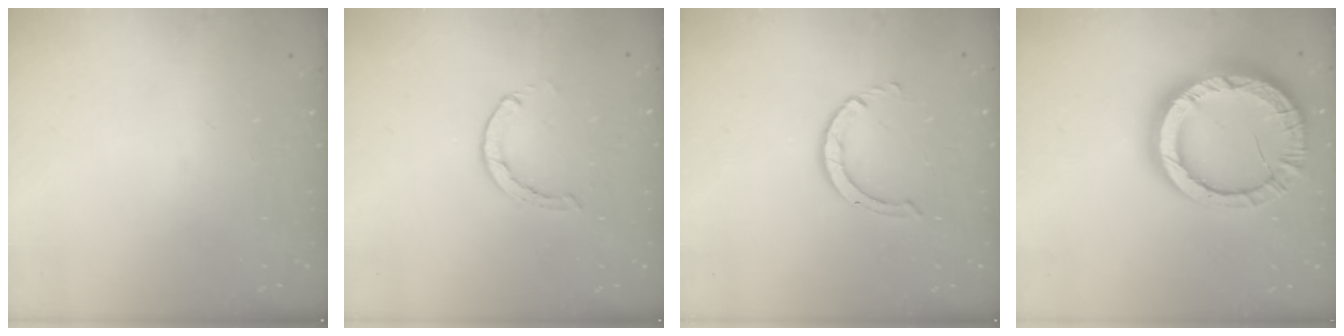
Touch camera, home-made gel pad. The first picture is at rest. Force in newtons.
{"total": 1.3, "press": 1.2, "slide": 0.3}
{"total": 3.2, "press": 3.1, "slide": 0.4}
{"total": 21.0, "press": 20.9, "slide": 2.2}